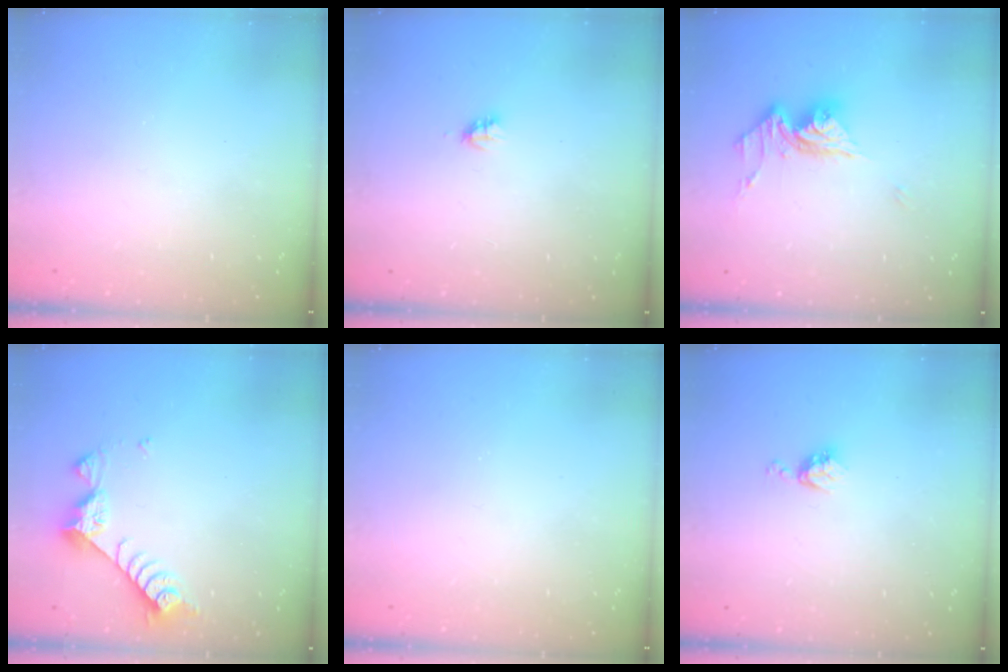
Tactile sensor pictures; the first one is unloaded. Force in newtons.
{"total": 2.7, "press": 2.7, "slide": 0.2}
{"total": 12.3, "press": 12.3, "slide": 1.4}
{"total": 8.3, "press": 8.3, "slide": 0.5}
{"total": 0.0}
{"total": 4.5, "press": 4.4, "slide": 0.7}